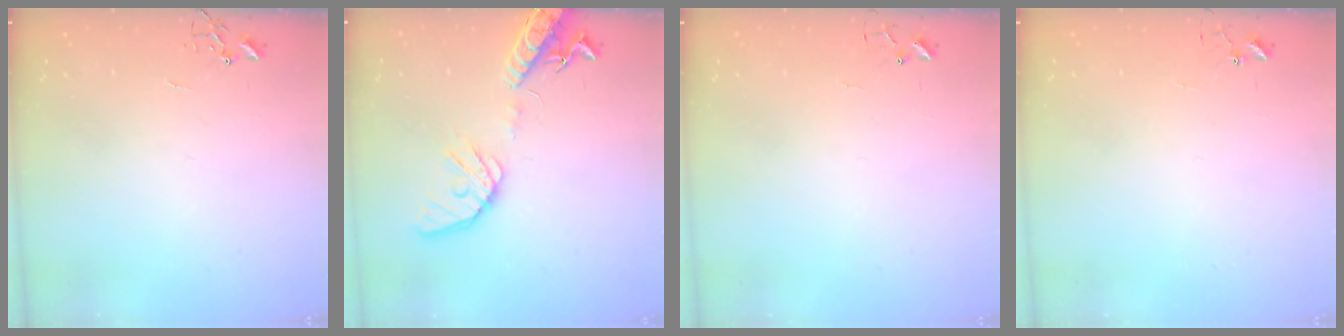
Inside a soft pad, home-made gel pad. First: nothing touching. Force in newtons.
{"total": 16.0, "press": 15.8, "slide": 2.5}
{"total": 4.9, "press": 4.8, "slide": 0.4}
{"total": 4.8, "press": 4.8, "slide": 0.2}